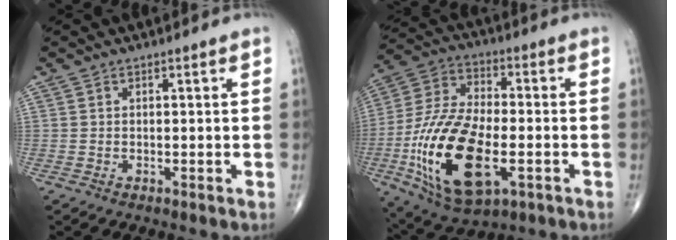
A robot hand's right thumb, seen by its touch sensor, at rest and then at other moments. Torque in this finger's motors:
{"motor_torque": [0.91, 0.56, 1.96, -0.81, 0.40]}